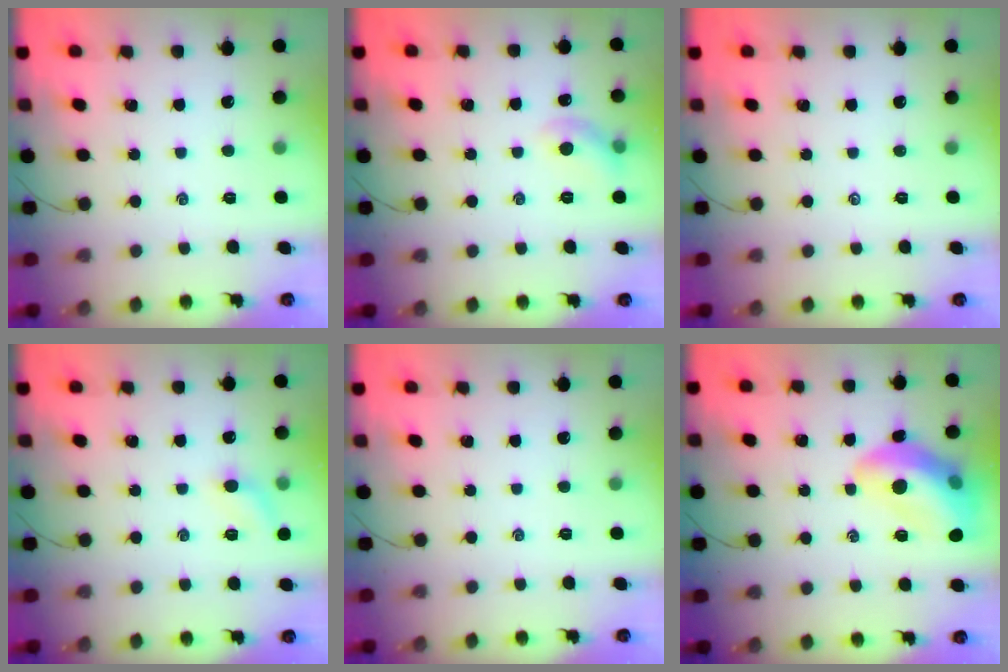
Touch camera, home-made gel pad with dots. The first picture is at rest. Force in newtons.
{"total": 6.0, "press": 5.9, "slide": 1.2}
{"total": 0.0}
{"total": 6.8, "press": 6.5, "slide": 2.1}
{"total": 0.0}
{"total": 16.2, "press": 15.9, "slide": 2.9}